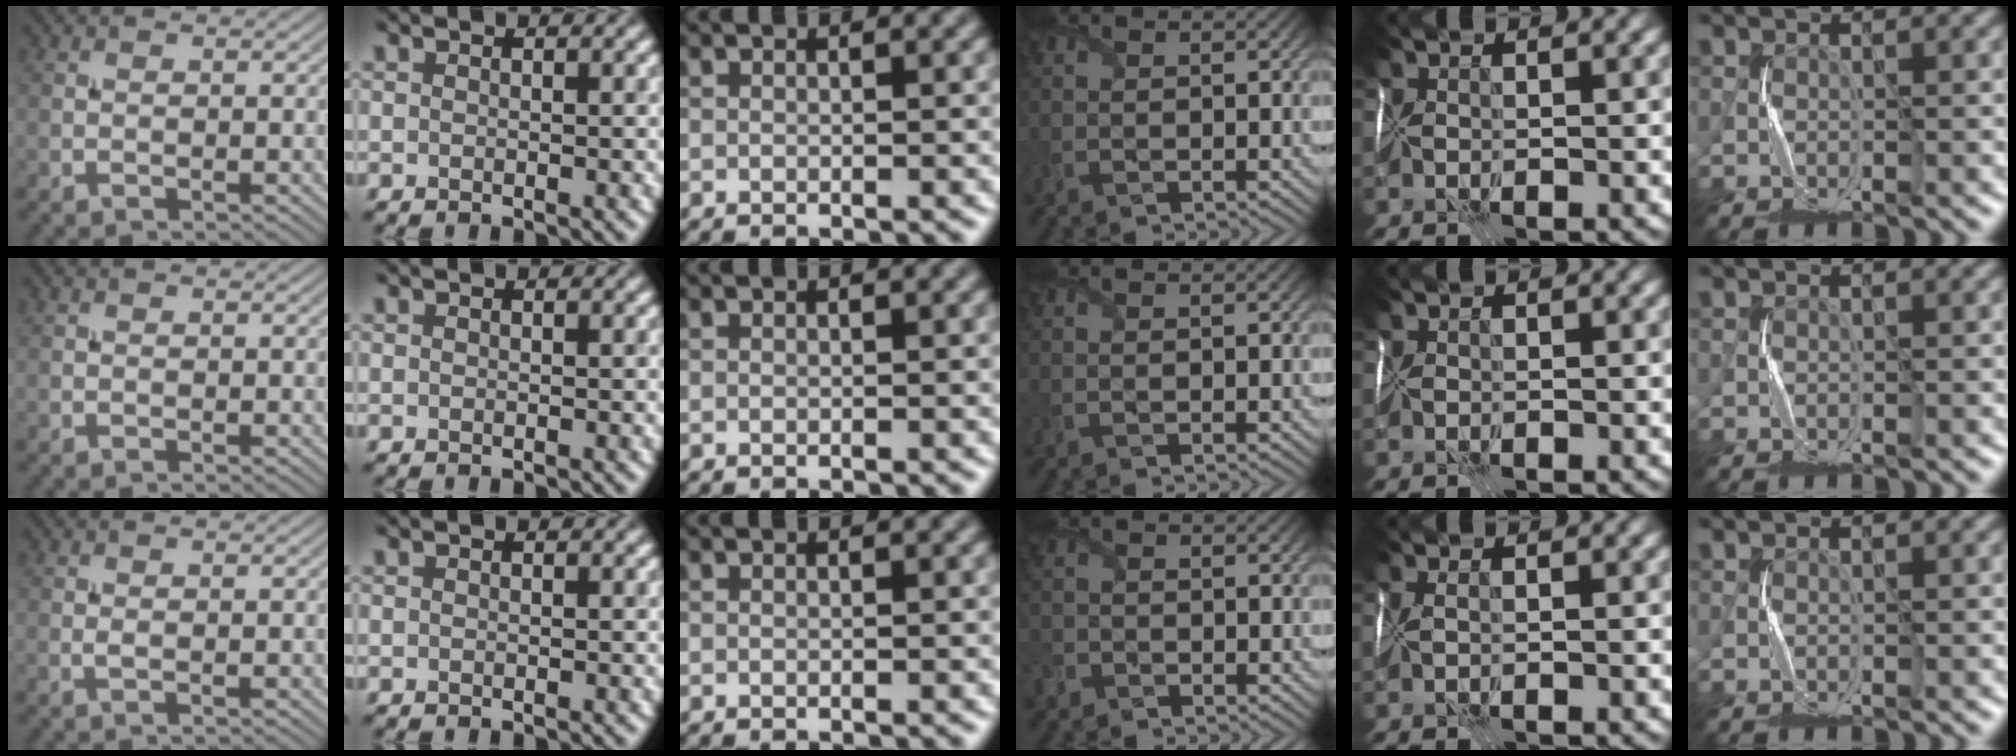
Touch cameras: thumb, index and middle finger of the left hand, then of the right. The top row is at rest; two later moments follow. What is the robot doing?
{"motion": "fold", "object": "shipping label"}